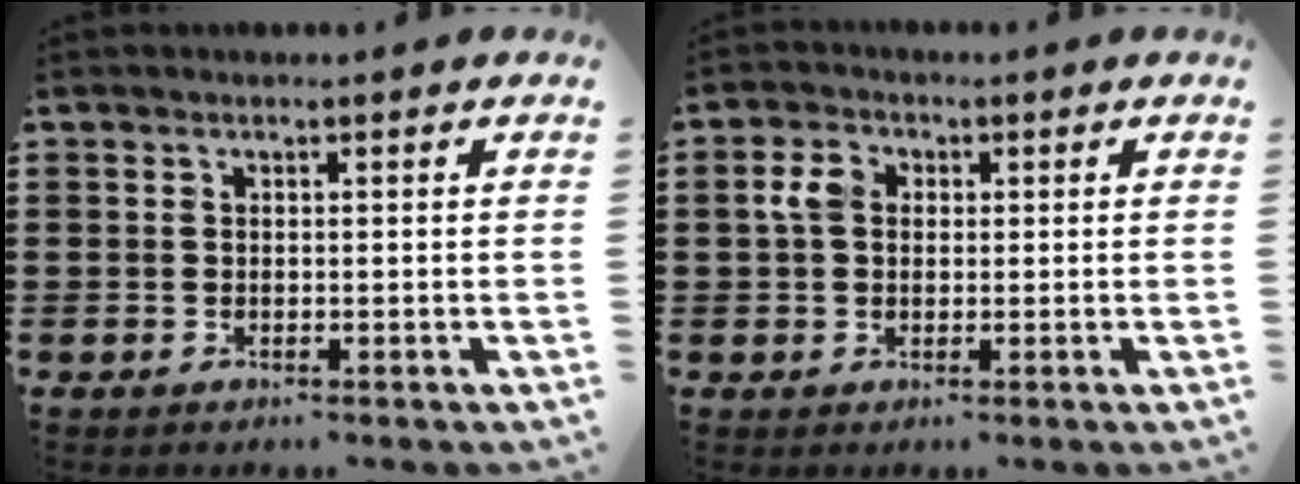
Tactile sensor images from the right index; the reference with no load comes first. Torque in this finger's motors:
{"motor_torque": [0.87, 0.26, 0.11, 0.04]}